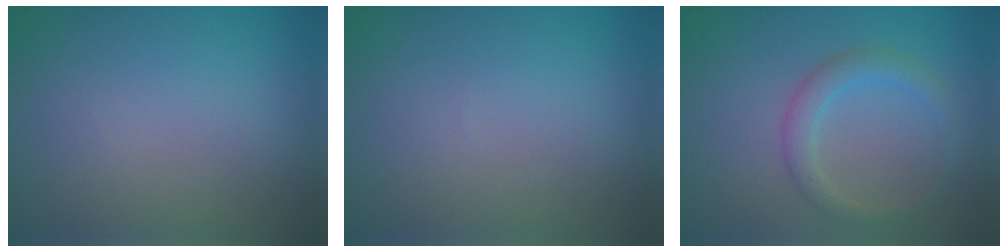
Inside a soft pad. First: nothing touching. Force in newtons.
{"total": 0.0}
{"total": 2.5, "press": 2.5, "slide": 0.0}